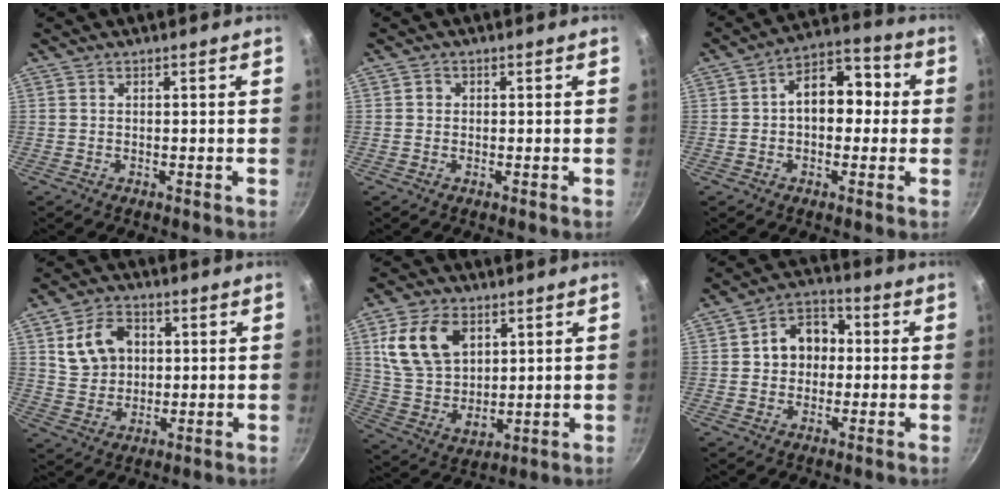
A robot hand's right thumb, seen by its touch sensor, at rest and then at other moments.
{"total": 1.1, "force": [0.1, 1.1, 0.4], "torque": [0.000, 0.003, -0.001]}
{"total": 10.9, "force": [0.7, 6.9, 8.4], "torque": [-0.098, 0.036, -0.002]}
{"total": 9.8, "force": [2.7, 7.6, 5.6], "torque": [-0.075, 0.000, 0.055]}
{"total": 15.2, "force": [5.8, 10.0, 9.9], "torque": [-0.161, -0.023, 0.123]}
{"total": 9.3, "force": [0.7, 7.2, 5.8], "torque": [-0.060, 0.022, 0.002]}